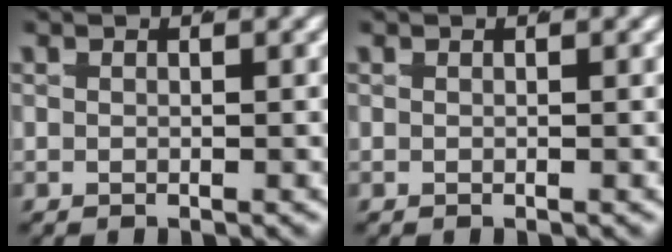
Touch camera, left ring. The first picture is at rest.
{"total": 0.0}